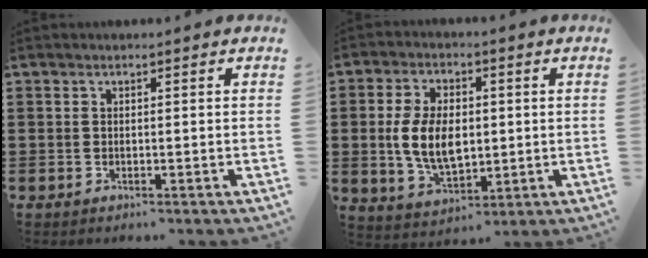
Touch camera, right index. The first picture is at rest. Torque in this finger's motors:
{"motor_torque": [1.51, -0.50, 0.76, 0.13]}